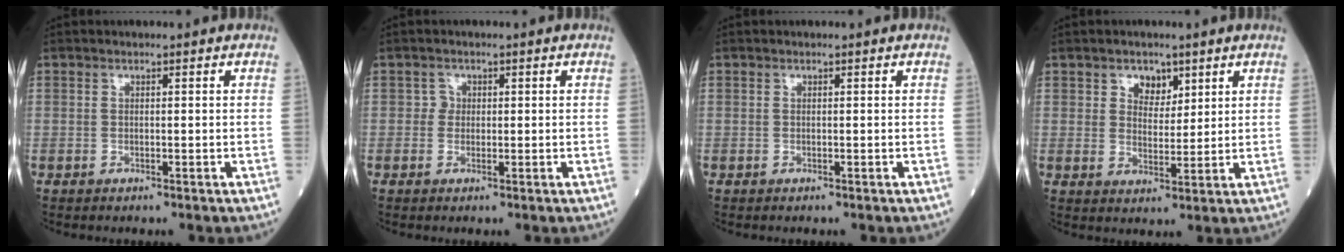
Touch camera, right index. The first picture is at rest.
{"total": 1.1, "force": [0.1, 1.1, 0.2], "torque": [0.003, 0.002, 0.000]}
{"total": 0.0}
{"total": 3.9, "force": [2.3, 2.6, 1.8], "torque": [-0.026, 0.001, 0.042]}